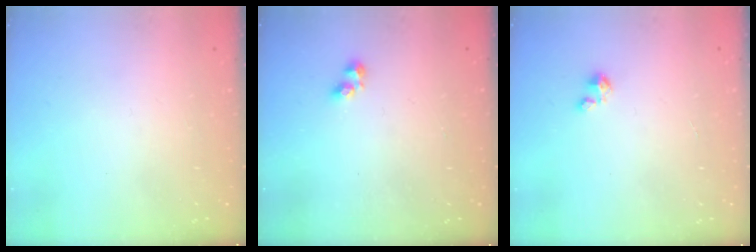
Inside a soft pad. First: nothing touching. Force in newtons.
{"total": 2.4, "press": 2.3, "slide": 0.4}
{"total": 1.8, "press": 1.8, "slide": 0.1}